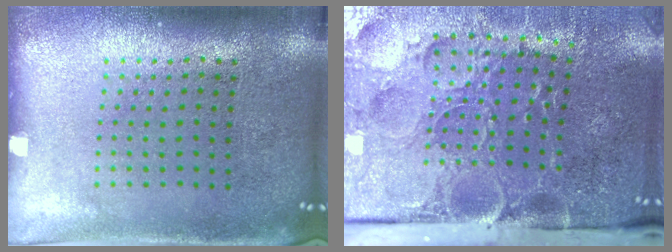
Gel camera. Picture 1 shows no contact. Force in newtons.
{"total": 5.4, "press": 4.1, "slide": 3.5}